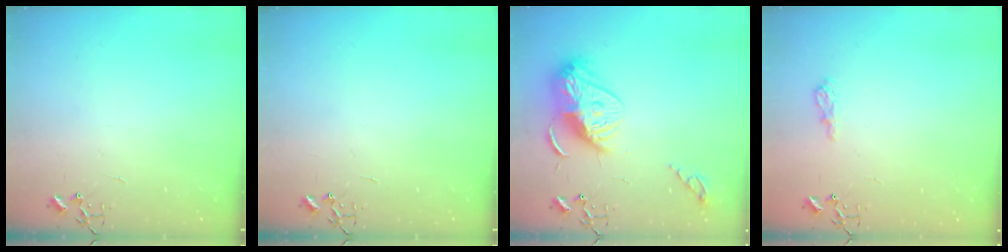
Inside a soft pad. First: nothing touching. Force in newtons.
{"total": 0.0}
{"total": 16.0, "press": 16.0, "slide": 0.9}
{"total": 8.1, "press": 8.1, "slide": 1.0}